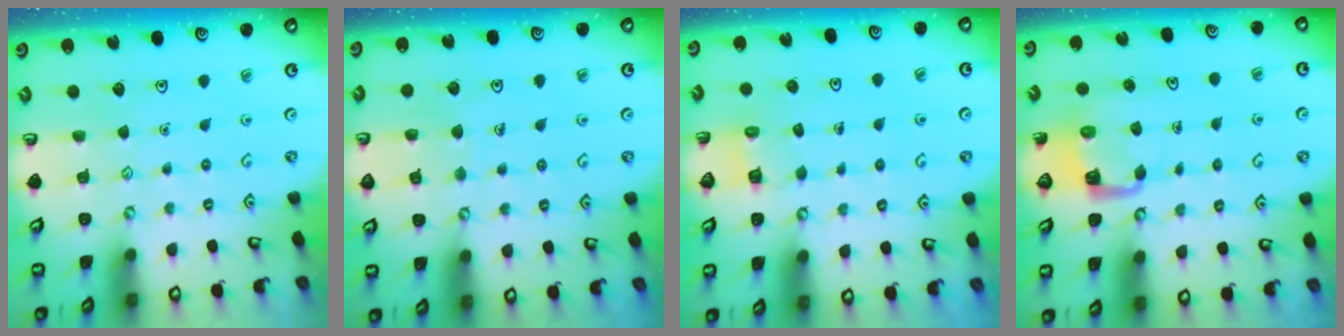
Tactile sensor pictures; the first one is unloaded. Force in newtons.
{"total": 5.7, "press": 5.7, "slide": 0.5}
{"total": 3.0, "press": 3.0, "slide": 0.1}
{"total": 4.3, "press": 4.3, "slide": 0.1}